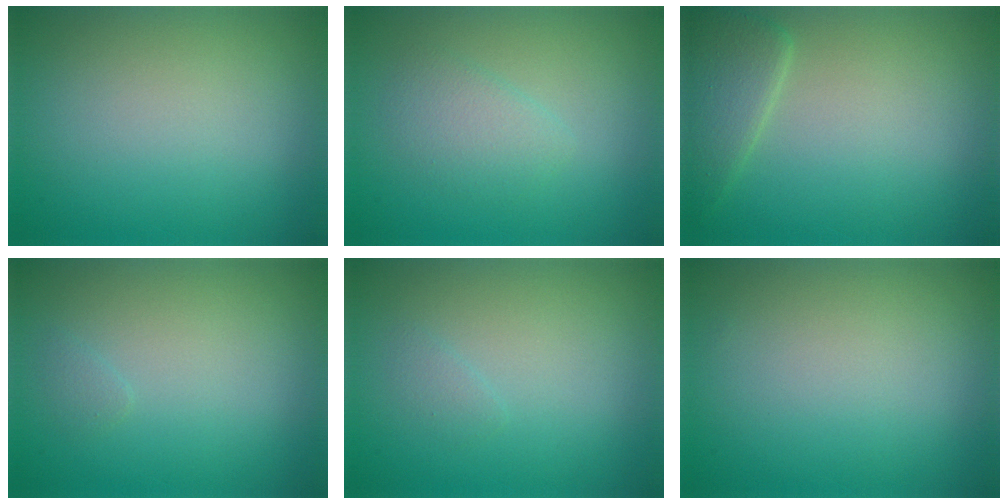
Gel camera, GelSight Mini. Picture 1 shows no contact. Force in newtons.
{"total": 2.0, "press": 2.0, "slide": 0.1}
{"total": 3.0, "press": 2.9, "slide": 0.2}
{"total": 0.6, "press": 0.5, "slide": 0.1}
{"total": 0.7, "press": 0.7, "slide": 0.1}
{"total": 0.0}